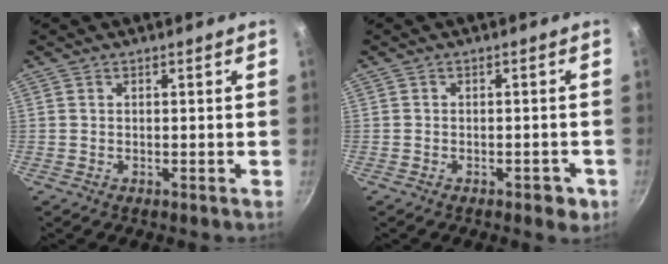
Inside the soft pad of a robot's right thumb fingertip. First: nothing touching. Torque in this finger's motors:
{"motor_torque": [0.06, -0.23, -0.17, 0.07, -0.01]}